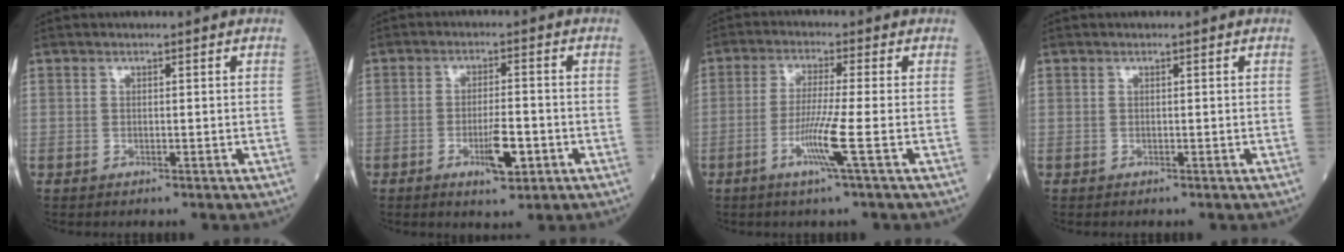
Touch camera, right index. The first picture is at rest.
{"total": 5.3, "force": [-2.1, 1.1, 4.8], "torque": [-0.086, -0.003, -0.029]}
{"total": 6.1, "force": [-2.2, -1.5, 5.4], "torque": [-0.109, -0.016, -0.047]}
{"total": 0.0}